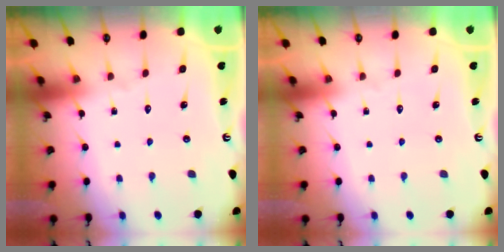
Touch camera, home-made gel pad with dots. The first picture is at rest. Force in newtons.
{"total": 0.0}